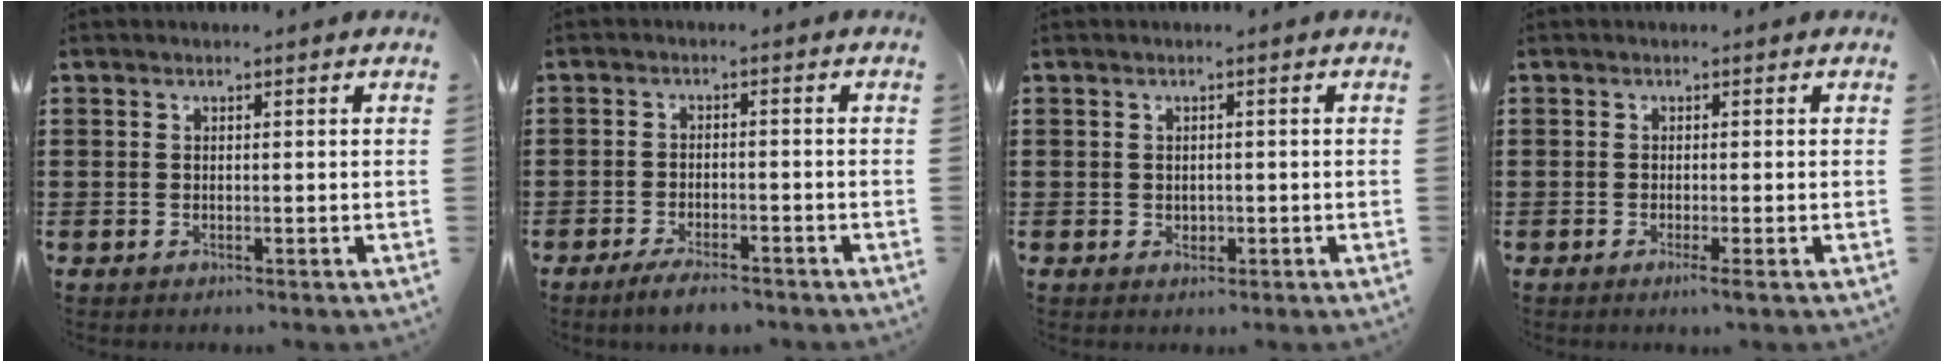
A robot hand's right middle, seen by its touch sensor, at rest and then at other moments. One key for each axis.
{"total": 3.2, "fx": -2.9, "fy": 0.4, "fz": 1.5, "tx": -0.033, "ty": -0.002, "tz": -0.057}
{"total": 0.9, "fx": 0.0, "fy": 0.8, "fz": 0.5, "tx": -0.003, "ty": 0.001, "tz": -0.002}
{"total": 1.2, "fx": -0.5, "fy": -0.2, "fz": 1.0, "tx": -0.018, "ty": -0.005, "tz": -0.009}